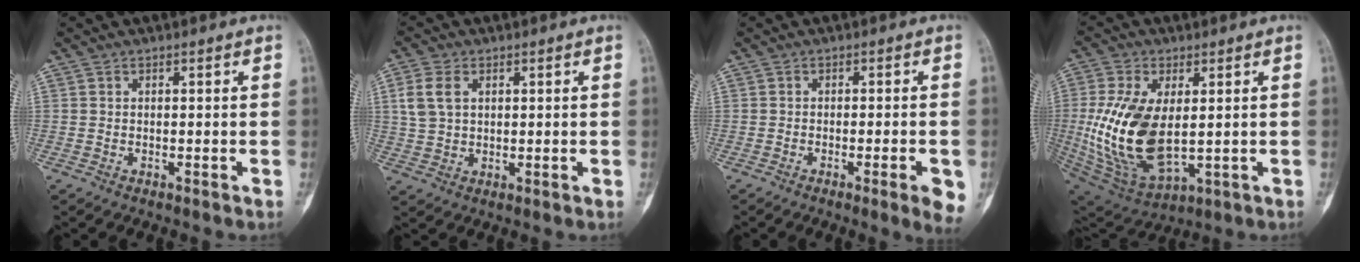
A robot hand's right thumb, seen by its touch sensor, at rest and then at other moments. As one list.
[{"total": 6.1, "force": [1.9, 4.2, 3.9], "torque": [-0.079, 0.002, 0.041]}, {"total": 5.7, "force": [-2.2, 0.8, 5.2], "torque": [-0.069, -0.004, -0.027]}, {"total": 18.6, "force": [0.5, 10.0, 15.7], "torque": [-0.321, -0.016, 0.030]}]